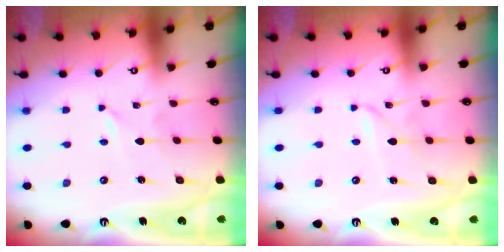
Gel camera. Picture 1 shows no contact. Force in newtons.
{"total": 2.1, "press": 2.1, "slide": 0.2}